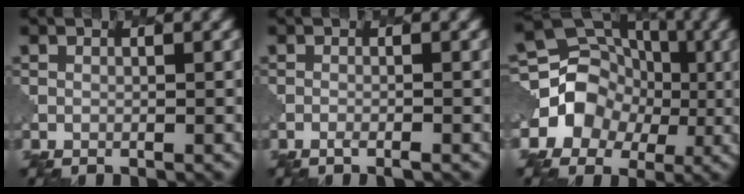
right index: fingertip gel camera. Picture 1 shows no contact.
{"total": 0.9, "force": [-0.6, 0.2, 0.7], "torque": [-0.007, 0.002, -0.013]}
{"total": 6.8, "force": [-0.9, 6.1, 2.9], "torque": [-0.019, 0.010, -0.030]}